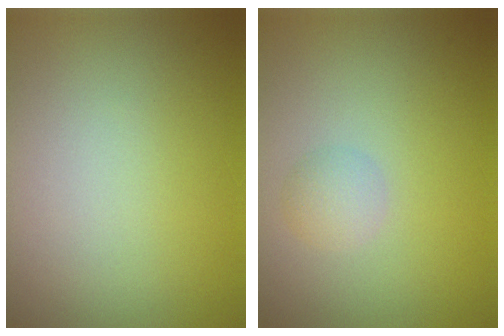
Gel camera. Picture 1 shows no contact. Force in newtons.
{"total": 1.4, "press": 1.4, "slide": 0.0}